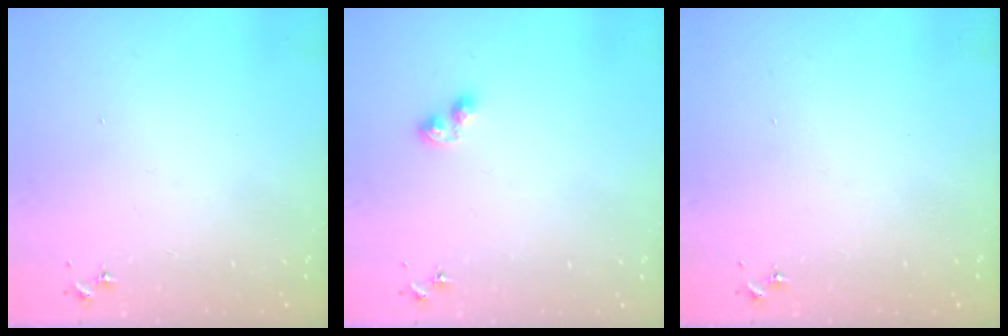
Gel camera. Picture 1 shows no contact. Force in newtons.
{"total": 5.0, "press": 5.0, "slide": 0.5}
{"total": 0.0}